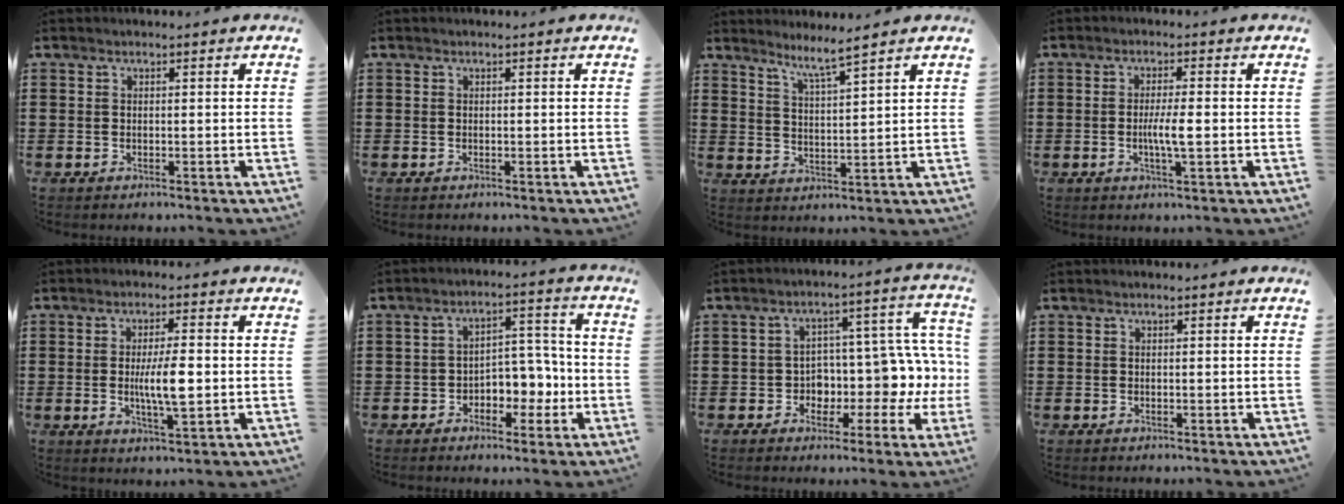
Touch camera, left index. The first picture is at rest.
{"total": 0.0}
{"total": 4.2, "force": [3.7, -0.9, 1.7], "torque": [-0.048, -0.020, 0.063]}
{"total": 3.9, "force": [-0.5, 0.4, 3.9], "torque": [-0.075, -0.005, -0.012]}
{"total": 6.6, "force": [-0.3, 1.7, 6.4], "torque": [-0.120, -0.006, -0.013]}
{"total": 5.1, "force": [-2.1, 3.7, 2.9], "torque": [-0.051, 0.006, -0.046]}
{"total": 6.7, "force": [1.7, 5.4, 3.6], "torque": [-0.074, -0.047, 0.029]}
{"total": 0.0}